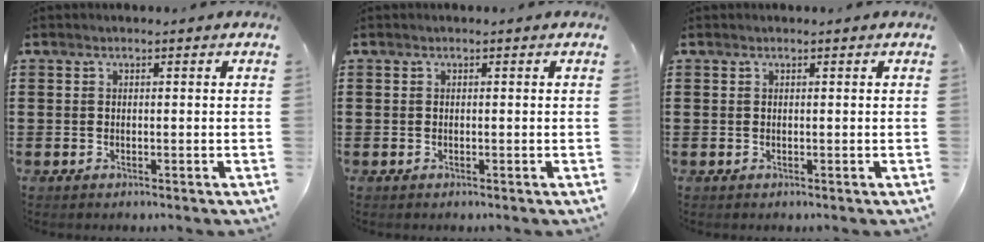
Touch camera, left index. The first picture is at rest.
{"total": 0.0}
{"total": 0.0}